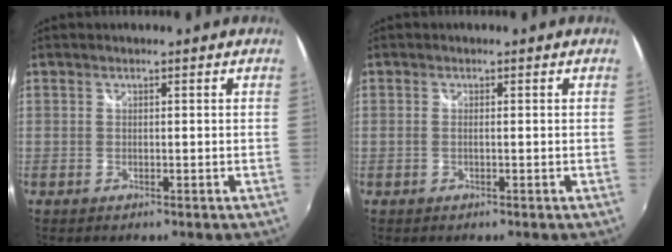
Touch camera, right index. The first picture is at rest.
{"total": 0.6, "force": [-0.1, 0.0, 0.5], "torque": [-0.011, 0.000, -0.005]}